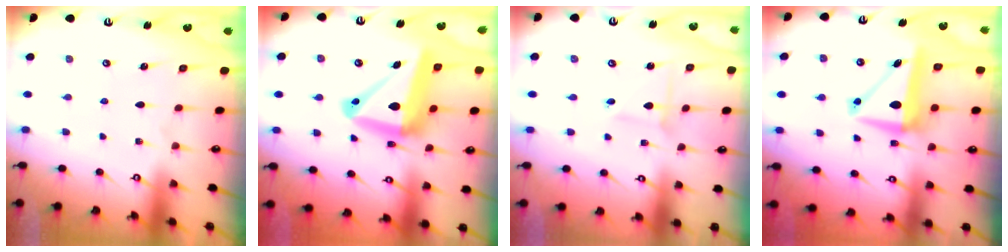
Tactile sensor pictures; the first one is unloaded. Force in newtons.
{"total": 17.2, "press": 17.1, "slide": 2.3}
{"total": 2.8, "press": 2.8, "slide": 0.2}
{"total": 8.5, "press": 8.3, "slide": 1.6}